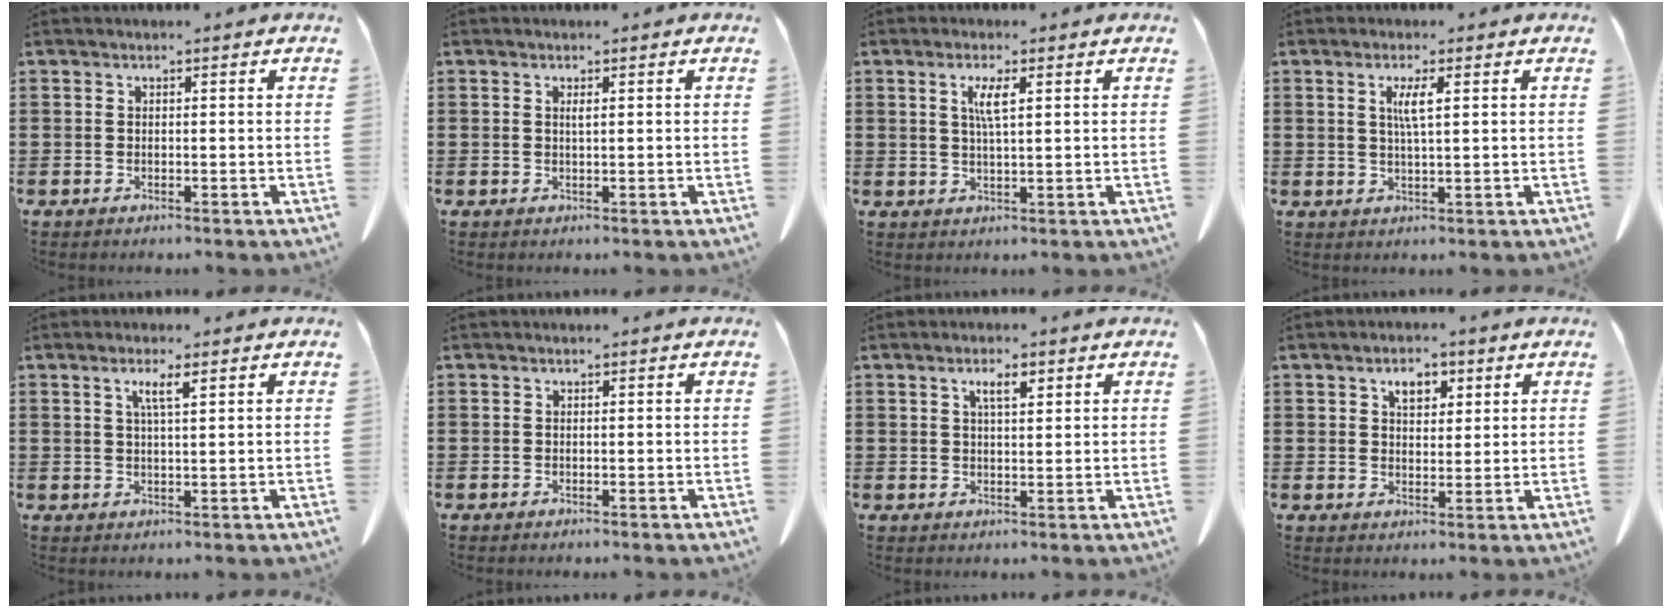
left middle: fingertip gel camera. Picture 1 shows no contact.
{"total": 0.9, "force": [0.3, 0.1, 0.8], "torque": [-0.017, 0.000, 0.007]}
{"total": 3.3, "force": [1.2, 0.5, 3.1], "torque": [-0.065, 0.003, 0.018]}
{"total": 3.2, "force": [1.0, 0.3, 3.0], "torque": [-0.062, 0.001, 0.015]}
{"total": 3.1, "force": [1.4, 0.4, 2.7], "torque": [-0.057, 0.002, 0.023]}
{"total": 0.0}
{"total": 3.1, "force": [1.7, 0.8, 2.5], "torque": [-0.037, 0.000, 0.025]}
{"total": 3.7, "force": [2.1, 2.0, 2.3], "torque": [-0.038, 0.006, 0.032]}